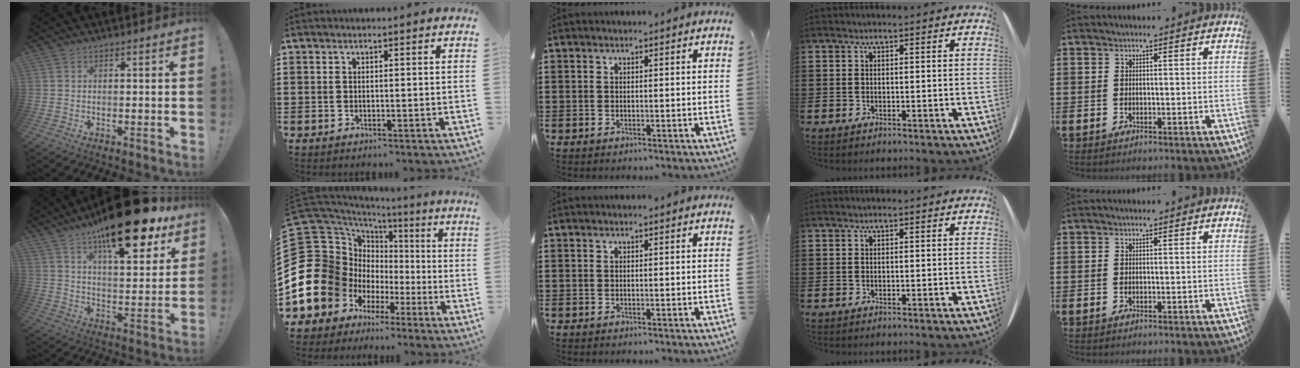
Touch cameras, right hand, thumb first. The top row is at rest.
{"thumb": {"total": 22.6, "force": [15.0, 7.5, 15.1], "torque": [-0.222, -0.099, 0.245]}, "index": {"total": 20.8, "force": [-4.7, 18.0, 9.4], "torque": [-0.242, -0.017, -0.041]}}